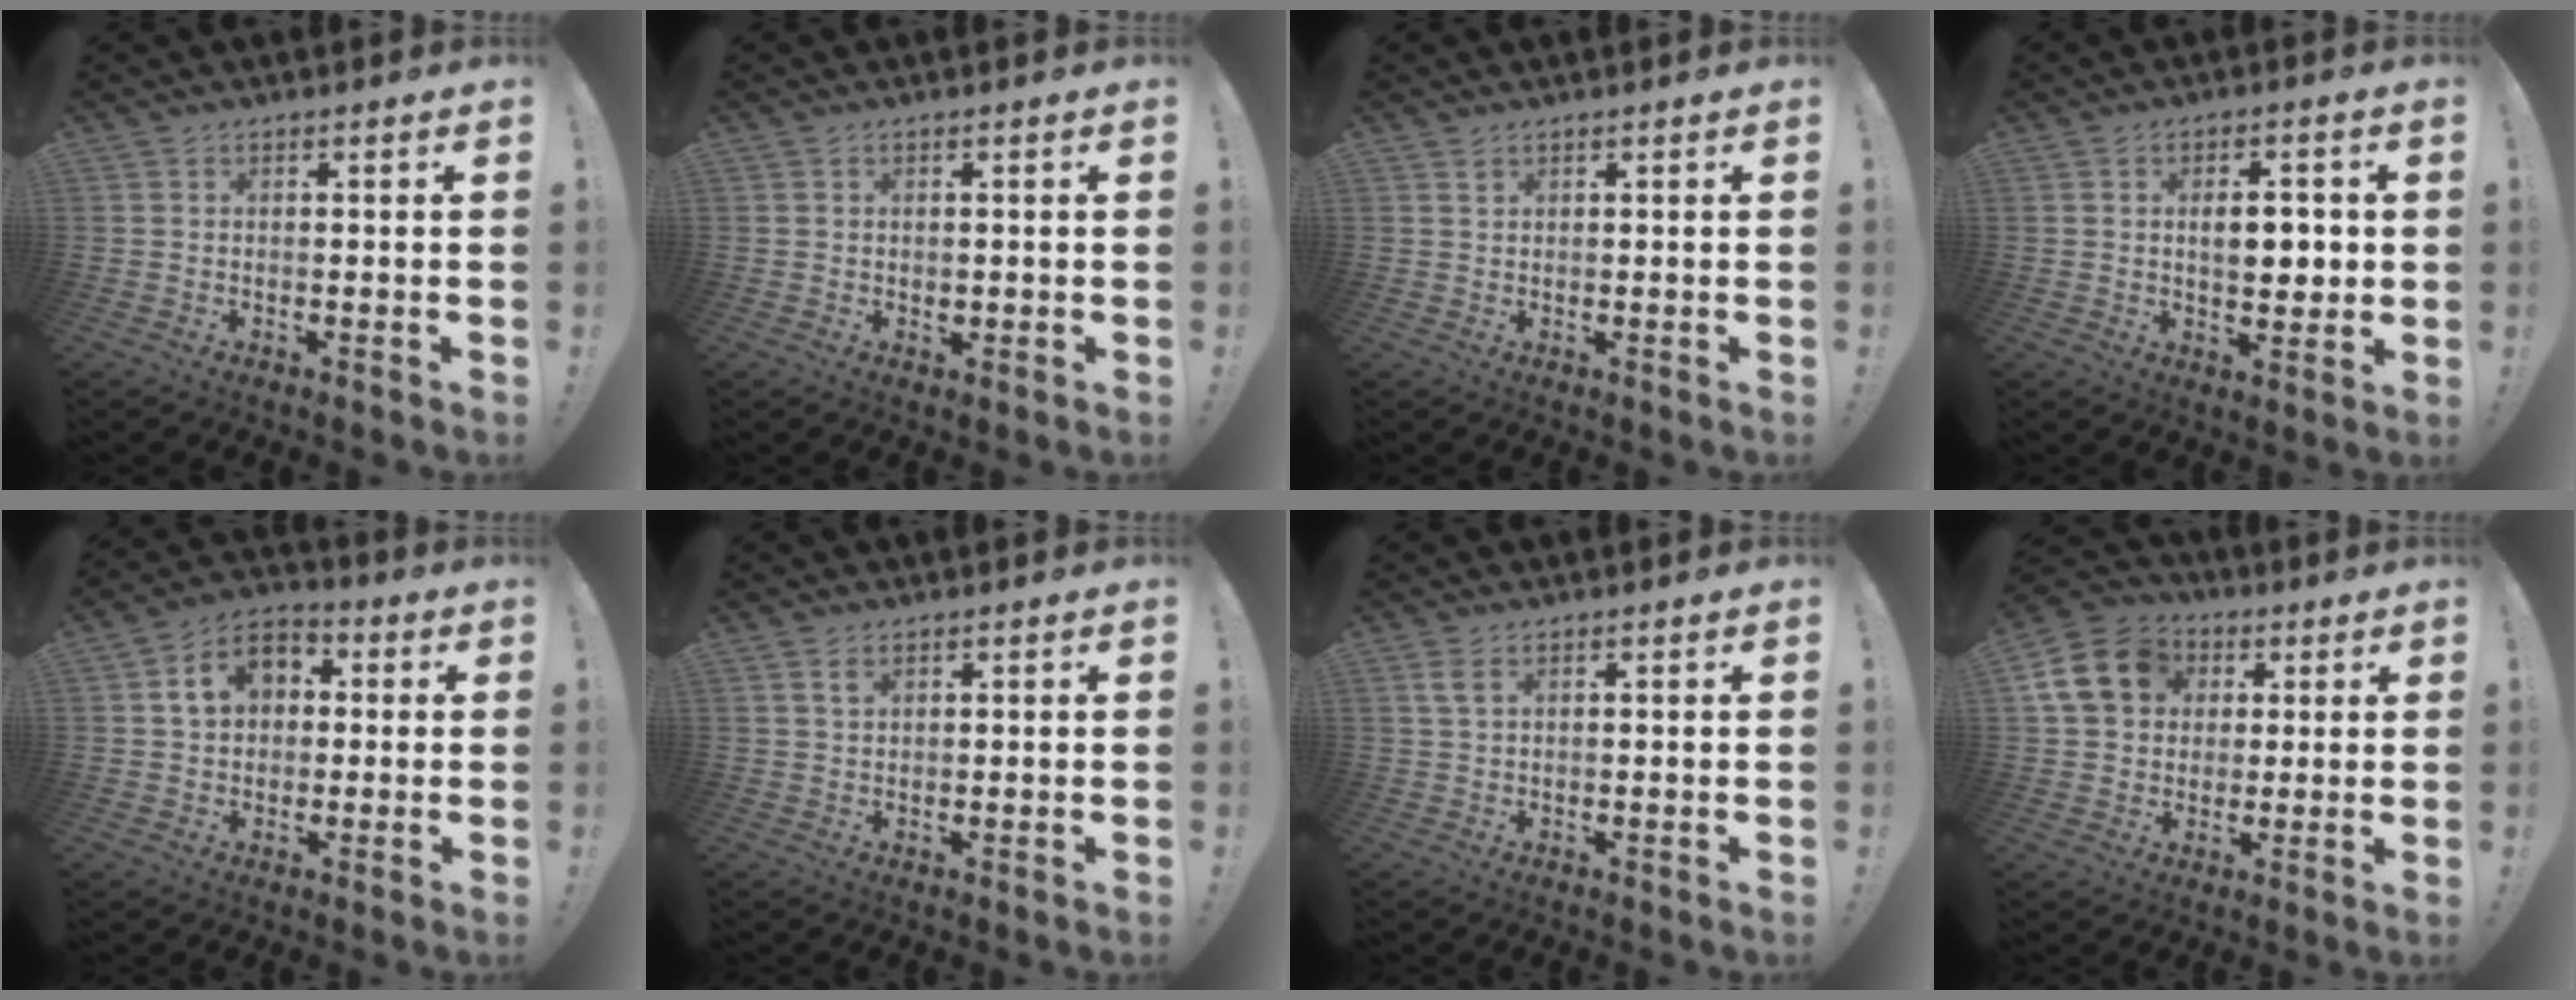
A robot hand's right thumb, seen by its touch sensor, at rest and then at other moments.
{"total": 0.8, "force": [0.2, 0.7, 0.3], "torque": [0.003, -0.002, 0.003]}
{"total": 1.2, "force": [0.9, 0.6, 0.5], "torque": [0.005, -0.006, 0.014]}
{"total": 6.7, "force": [0.4, 3.7, 5.5], "torque": [-0.074, 0.000, 0.003]}
{"total": 9.8, "force": [2.4, 7.6, 5.6], "torque": [-0.089, 0.011, 0.050]}
{"total": 2.0, "force": [1.2, 1.0, 1.2], "torque": [-0.011, -0.005, 0.020]}
{"total": 3.1, "force": [1.5, 1.4, 2.4], "torque": [-0.042, -0.001, 0.027]}
{"total": 15.4, "force": [4.2, 12.8, 7.4], "torque": [-0.111, -0.002, 0.088]}